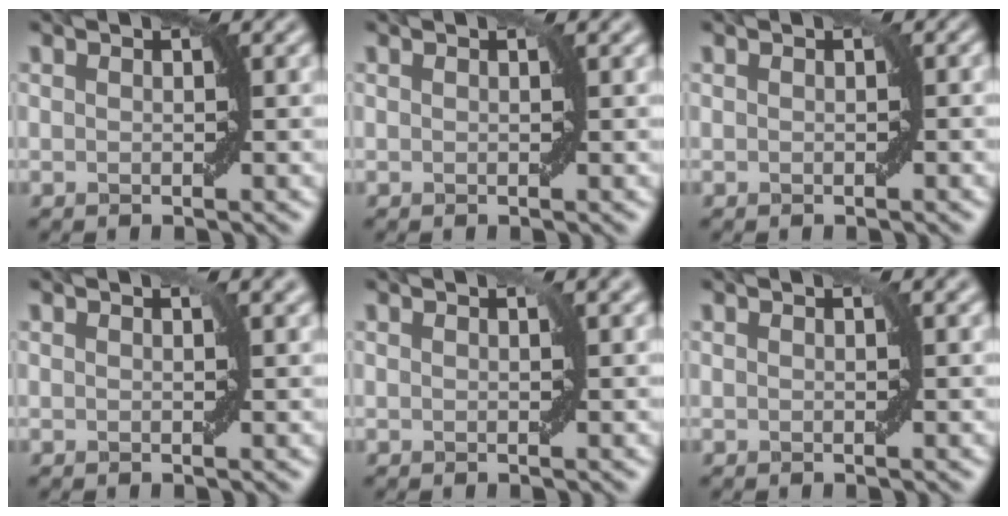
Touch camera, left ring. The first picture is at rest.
{"total": 0.0}
{"total": 0.0}
{"total": 1.2, "force": [0.7, 0.1, 0.9], "torque": [-0.009, 0.001, 0.013]}
{"total": 1.0, "force": [0.6, 0.0, 0.8], "torque": [-0.009, 0.003, 0.011]}
{"total": 0.6, "force": [0.3, 0.0, 0.5], "torque": [-0.004, 0.002, 0.006]}